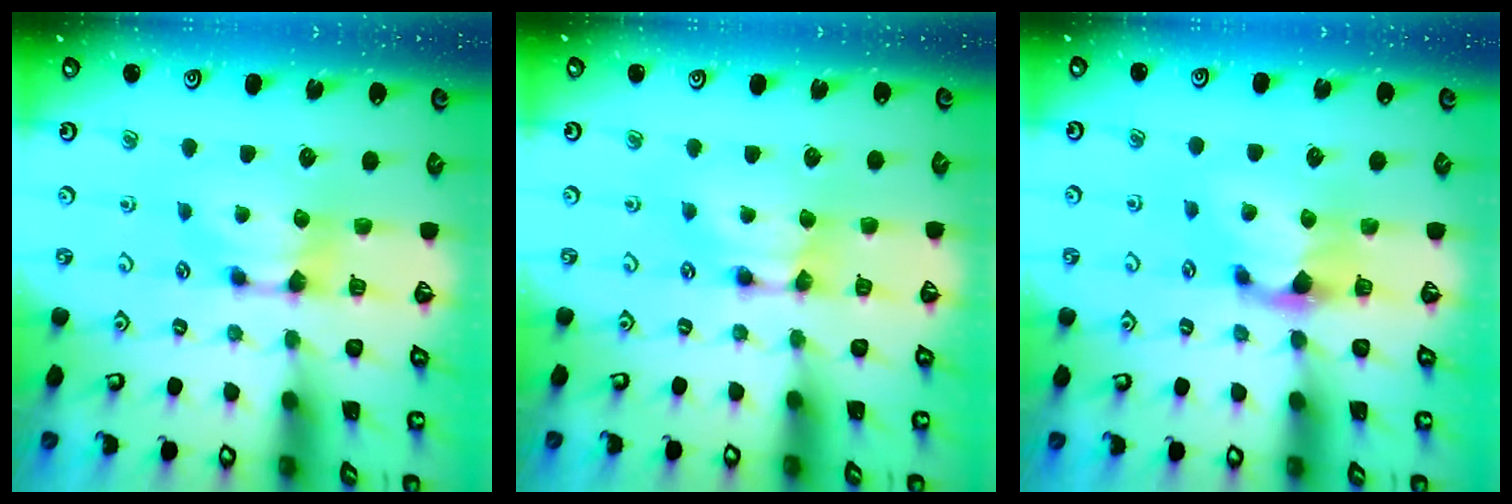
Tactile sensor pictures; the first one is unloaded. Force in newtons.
{"total": 1.6, "press": 1.6, "slide": 0.2}
{"total": 1.1, "press": 0.3, "slide": 1.1}